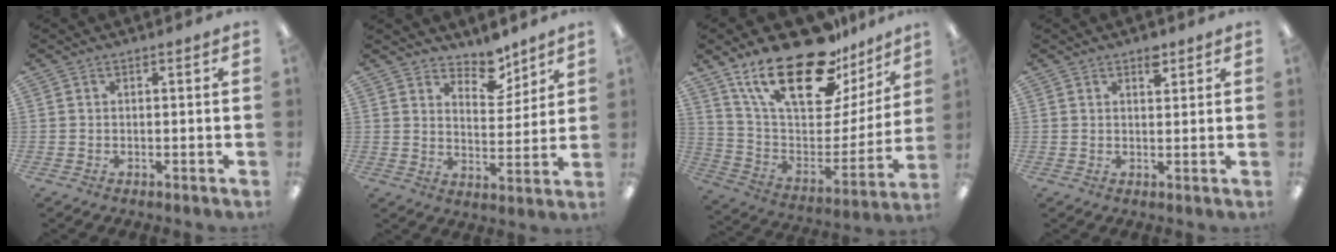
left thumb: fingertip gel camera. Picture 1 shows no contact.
{"total": 8.1, "force": [6.9, 3.5, 2.4], "torque": [-0.021, -0.051, 0.123]}
{"total": 26.4, "force": [18.7, 10.5, 15.4], "torque": [-0.272, -0.121, 0.325]}
{"total": 3.2, "force": [2.2, 1.5, 1.7], "torque": [-0.004, -0.013, 0.033]}